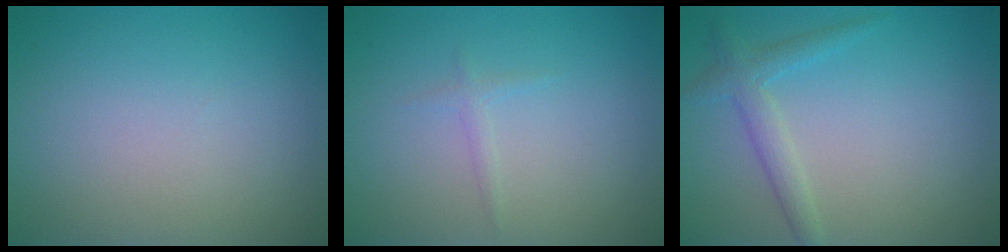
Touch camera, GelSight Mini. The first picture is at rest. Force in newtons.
{"total": 0.8, "press": 0.8, "slide": 0.0}
{"total": 2.3, "press": 2.3, "slide": 0.1}